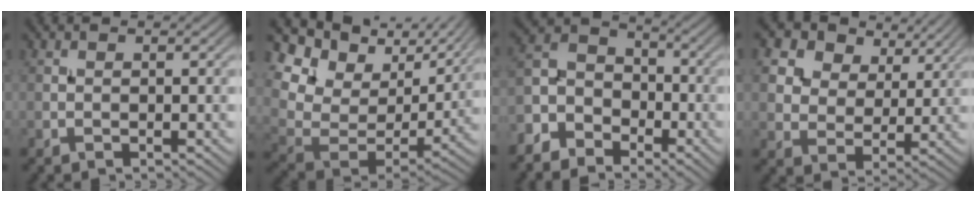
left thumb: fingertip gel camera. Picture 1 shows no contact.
{"total": 15.3, "force": [8.2, 9.7, 8.4], "torque": [-0.222, 0.010, 0.162]}
{"total": 7.7, "force": [-5.2, 4.8, 3.0], "torque": [-0.079, -0.006, -0.122]}
{"total": 15.3, "force": [9.7, 9.7, 6.7], "torque": [-0.206, 0.014, 0.195]}